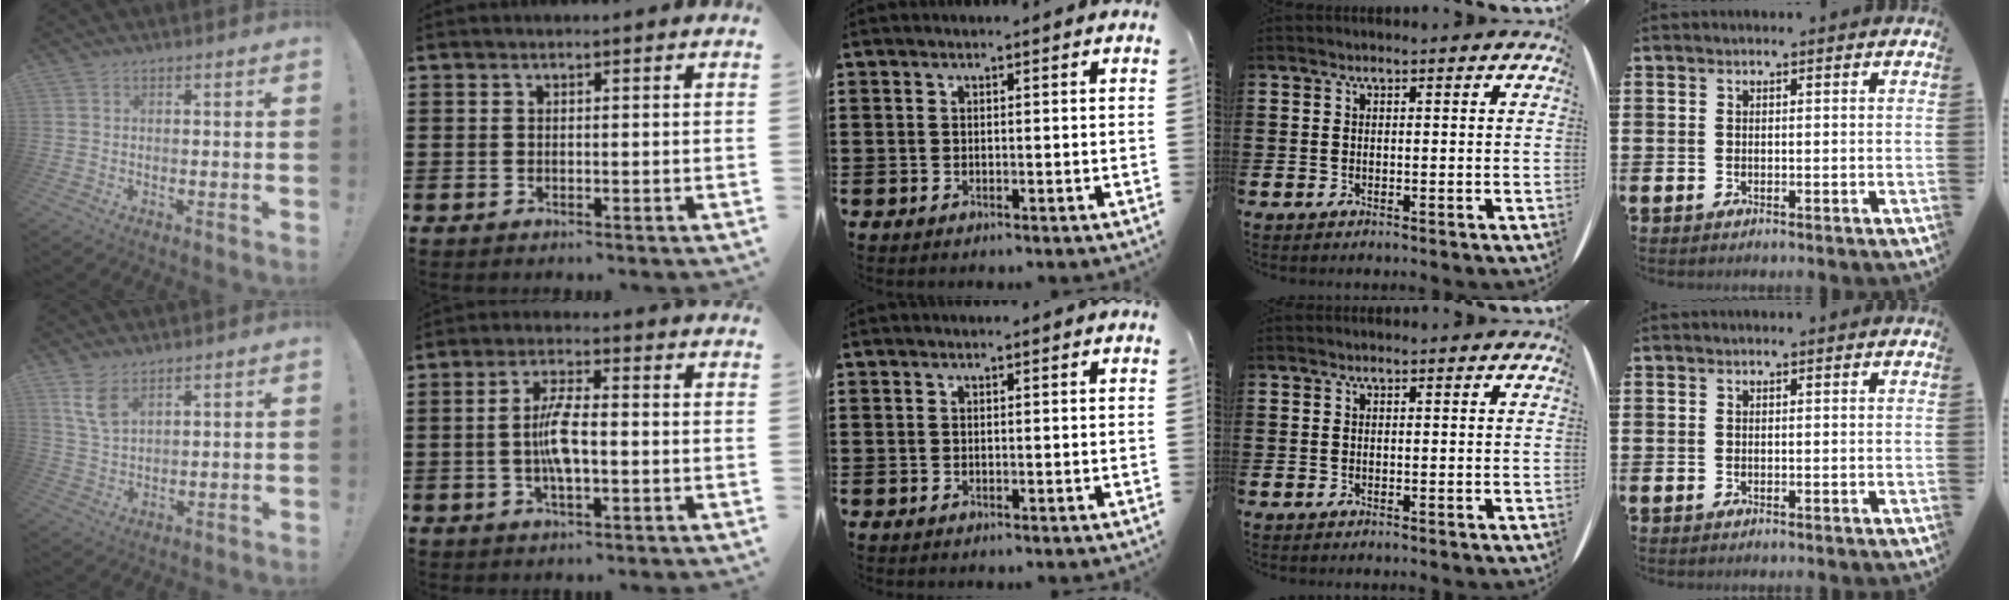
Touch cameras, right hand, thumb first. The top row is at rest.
{"thumb": {"total": 6.8, "force": [4.3, 3.2, 4.2], "torque": [-0.072, -0.018, 0.081]}, "index": {"total": 6.3, "force": [-0.7, 1.9, 6.0], "torque": [-0.128, -0.001, -0.021]}}